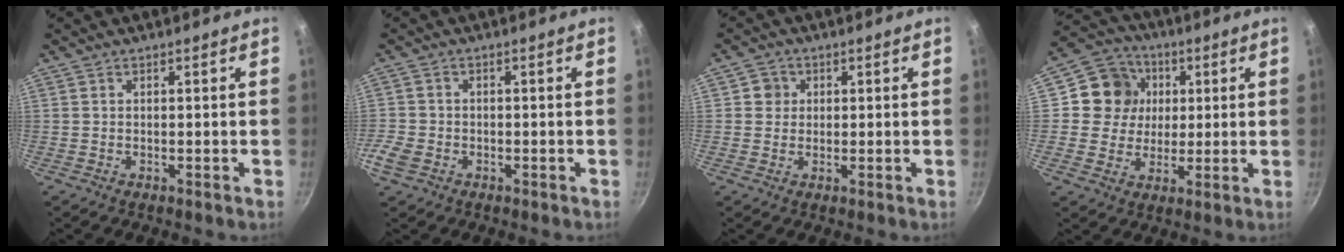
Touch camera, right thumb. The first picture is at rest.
{"total": 4.6, "force": [-2.0, 3.4, 2.2], "torque": [-0.050, 0.008, -0.040]}
{"total": 3.1, "force": [0.5, 3.0, 0.6], "torque": [0.013, 0.003, 0.002]}
{"total": 10.8, "force": [2.2, 10.0, 3.4], "torque": [-0.025, 0.008, 0.026]}